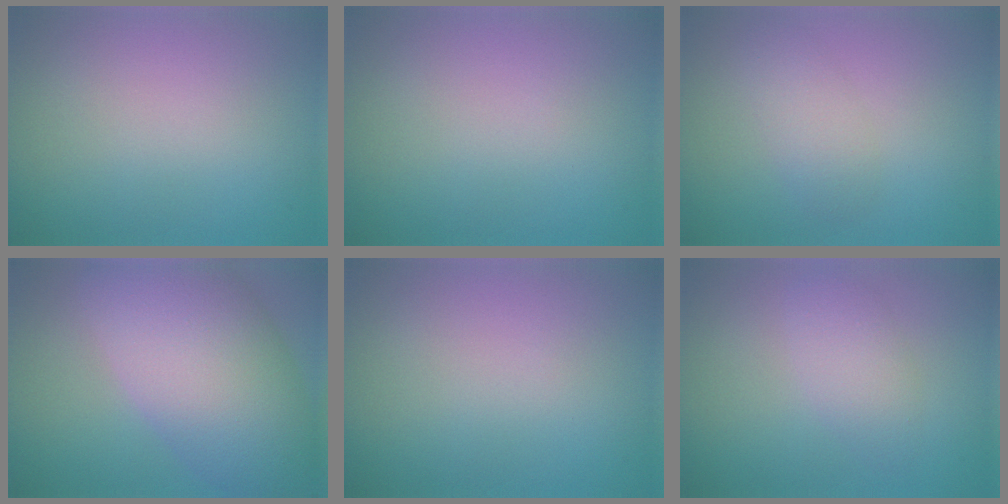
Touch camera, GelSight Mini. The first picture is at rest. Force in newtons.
{"total": 0.0}
{"total": 2.2, "press": 2.2, "slide": 0.1}
{"total": 11.5, "press": 11.5, "slide": 0.4}
{"total": 0.0}
{"total": 2.7, "press": 2.7, "slide": 0.2}